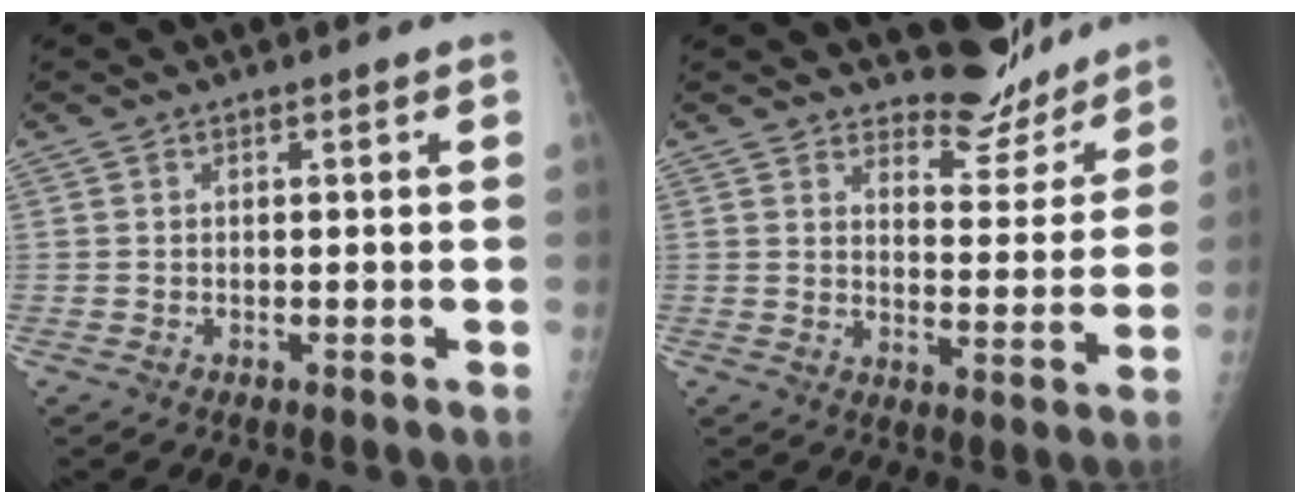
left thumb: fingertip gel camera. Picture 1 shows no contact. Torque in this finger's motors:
{"motor_torque": [0.20, 0.20, 0.67, -0.44, -0.01]}